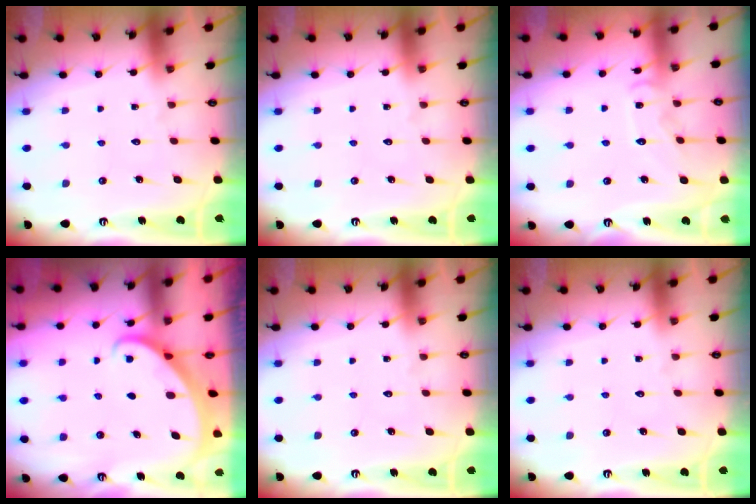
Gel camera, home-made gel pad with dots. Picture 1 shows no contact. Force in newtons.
{"total": 0.0}
{"total": 8.0, "press": 7.9, "slide": 0.7}
{"total": 1.8, "press": 1.8, "slide": 0.1}
{"total": 0.0}
{"total": 0.0}